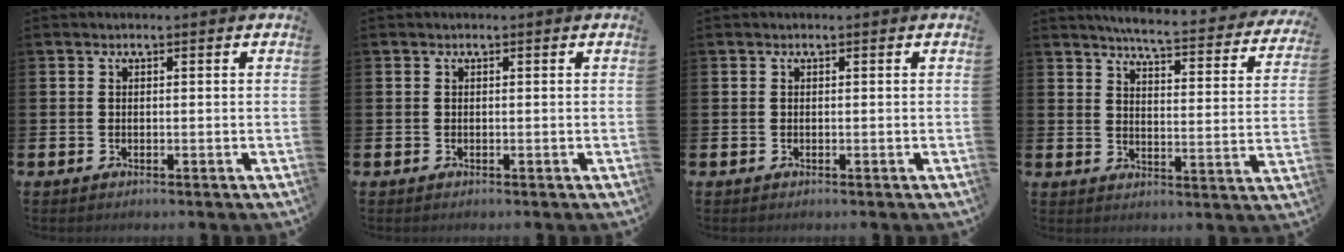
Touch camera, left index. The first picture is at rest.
{"total": 0.0}
{"total": 0.0}
{"total": 5.5, "force": [5.1, 0.2, 1.9], "torque": [-0.047, -0.044, 0.082]}